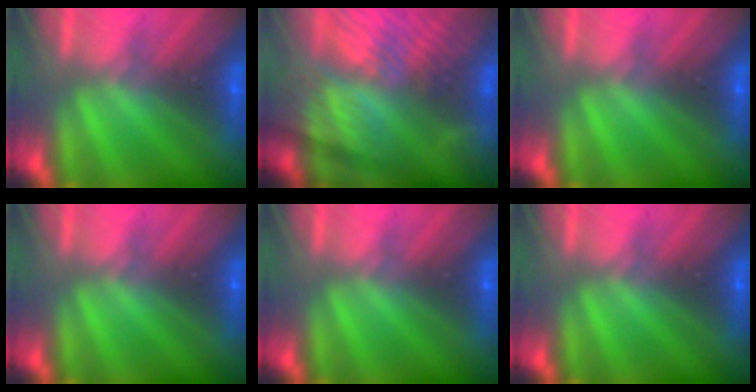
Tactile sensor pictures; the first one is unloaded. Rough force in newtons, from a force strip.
{"total": 7.3}
{"total": 0.0}
{"total": 0.0}
{"total": 0.0}
{"total": 0.0}